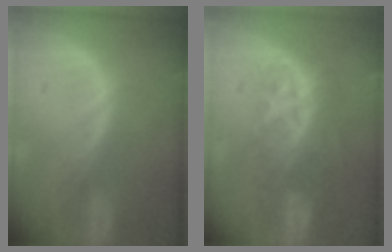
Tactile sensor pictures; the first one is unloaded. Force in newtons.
{"total": 8.6, "press": 7.0, "slide": 4.9}